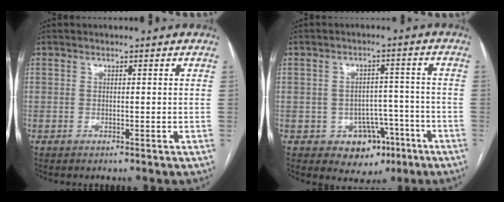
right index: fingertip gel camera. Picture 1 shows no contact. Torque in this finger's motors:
{"motor_torque": [-0.27, -0.22, 0.06, -0.02]}